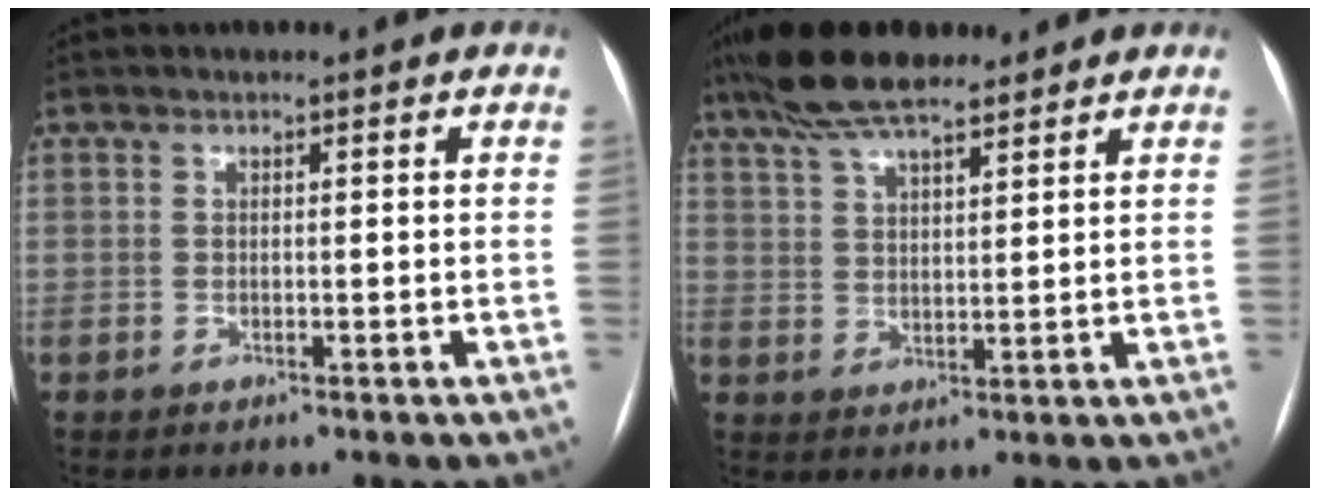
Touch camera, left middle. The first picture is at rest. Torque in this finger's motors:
{"motor_torque": [0.78, -0.72, 0.26, 0.03]}